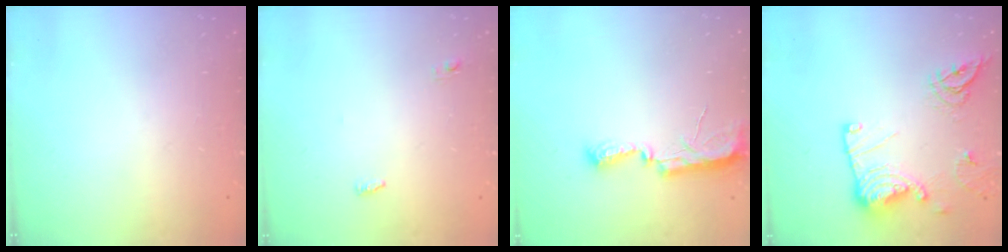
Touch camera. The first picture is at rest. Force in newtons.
{"total": 3.4, "press": 3.3, "slide": 0.9}
{"total": 8.1, "press": 8.0, "slide": 0.8}
{"total": 17.4, "press": 17.4, "slide": 1.1}